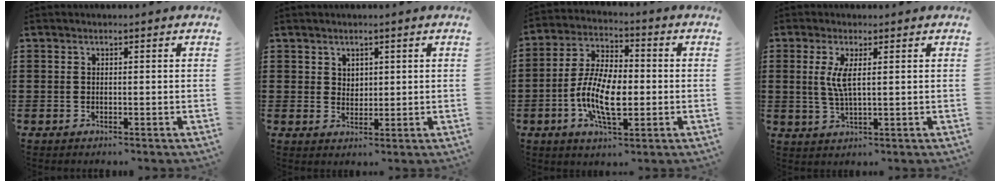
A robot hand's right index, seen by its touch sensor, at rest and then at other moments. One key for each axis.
{"total": 2.1, "fx": 1.3, "fy": 1.7, "fz": 0.3, "tx": -0.011, "ty": 0.008, "tz": 0.025}
{"total": 10.1, "fx": -2.2, "fy": 4.8, "fz": 8.6, "tx": -0.195, "ty": -0.003, "tz": -0.047}
{"total": 4.3, "fx": 1.0, "fy": 0.8, "fz": 4.1, "tx": -0.091, "ty": -0.004, "tz": 0.013}